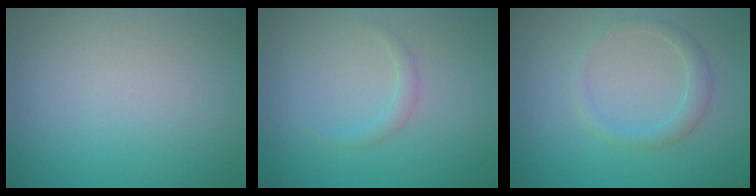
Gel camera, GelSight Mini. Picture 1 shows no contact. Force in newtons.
{"total": 1.0, "press": 1.0, "slide": 0.1}
{"total": 1.8, "press": 1.8, "slide": 0.1}